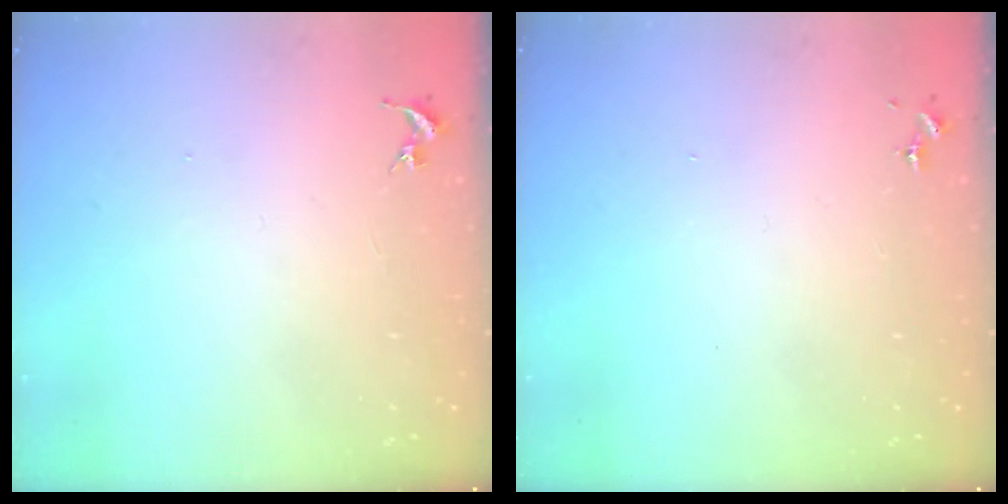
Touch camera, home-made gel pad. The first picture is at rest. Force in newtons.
{"total": 0.0}